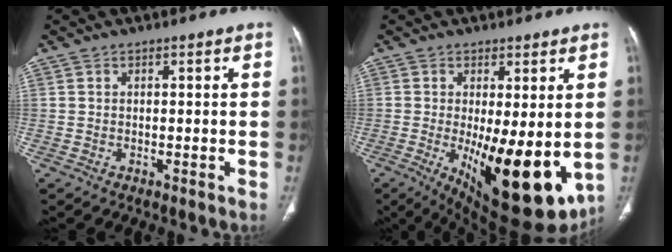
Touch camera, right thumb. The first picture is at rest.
{"total": 18.3, "force": [-3.0, 6.8, 16.7], "torque": [-0.220, -0.035, -0.018]}